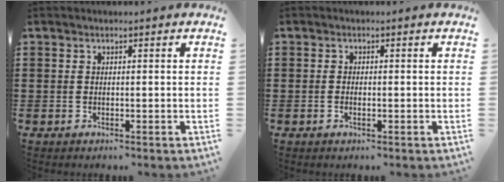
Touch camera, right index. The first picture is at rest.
{"total": 0.8, "force": [-0.3, 0.3, 0.7], "torque": [-0.013, -0.003, -0.004]}